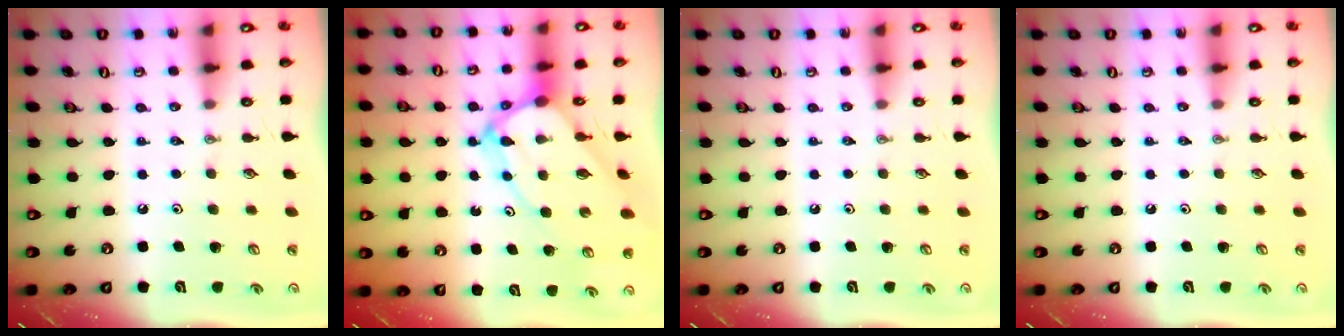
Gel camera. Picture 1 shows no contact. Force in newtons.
{"total": 10.3, "press": 10.2, "slide": 1.0}
{"total": 0.0}
{"total": 0.0}